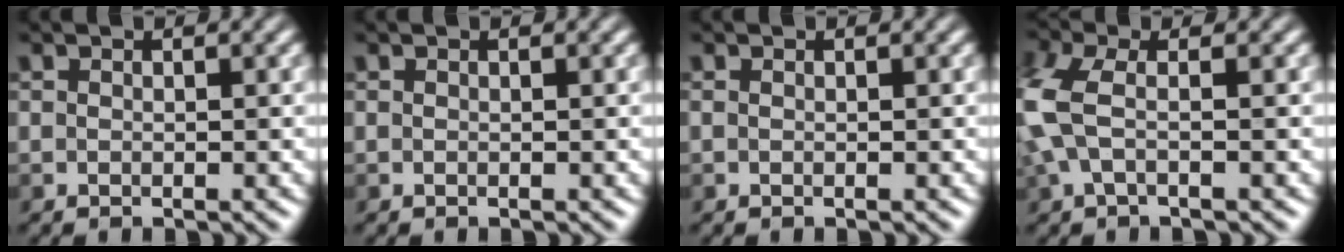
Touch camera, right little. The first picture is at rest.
{"total": 0.0}
{"total": 0.0}
{"total": 4.1, "force": [-0.1, 2.0, 3.6], "torque": [-0.106, 0.010, -0.007]}